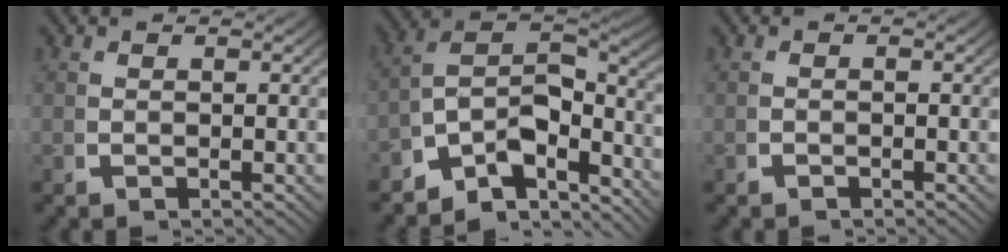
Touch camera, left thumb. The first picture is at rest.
{"total": 11.6, "force": [-2.6, 7.8, 8.1], "torque": [-0.153, -0.038, -0.039]}
{"total": 0.6, "force": [-0.5, 0.1, 0.1], "torque": [0.001, 0.002, -0.013]}